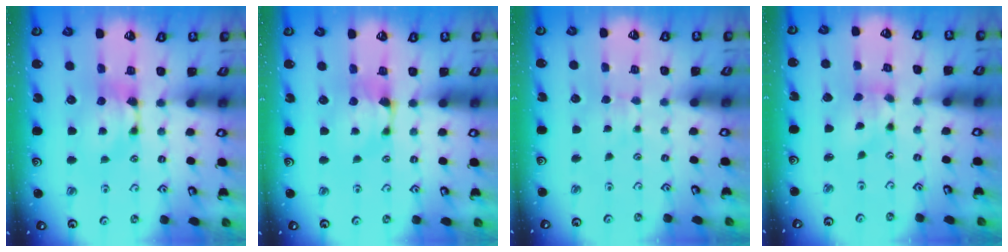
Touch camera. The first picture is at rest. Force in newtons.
{"total": 1.1, "press": 0.9, "slide": 0.5}
{"total": 2.9, "press": 2.8, "slide": 0.4}
{"total": 1.5, "press": 0.6, "slide": 1.4}